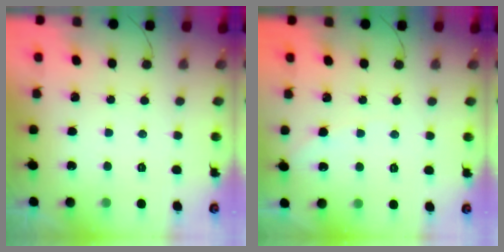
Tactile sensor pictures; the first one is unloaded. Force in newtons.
{"total": 4.7, "press": 4.7, "slide": 0.7}